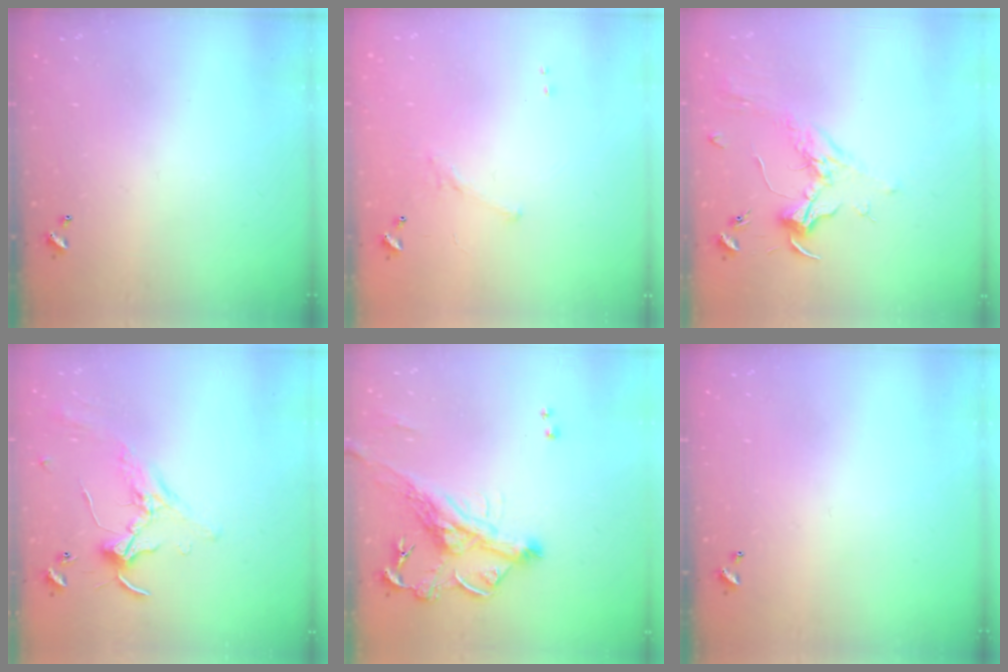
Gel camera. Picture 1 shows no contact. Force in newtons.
{"total": 5.9, "press": 5.9, "slide": 0.8}
{"total": 1.9, "press": 1.7, "slide": 0.7}
{"total": 0.8, "press": 0.7, "slide": 0.4}
{"total": 5.2, "press": 4.8, "slide": 1.8}
{"total": 0.0}